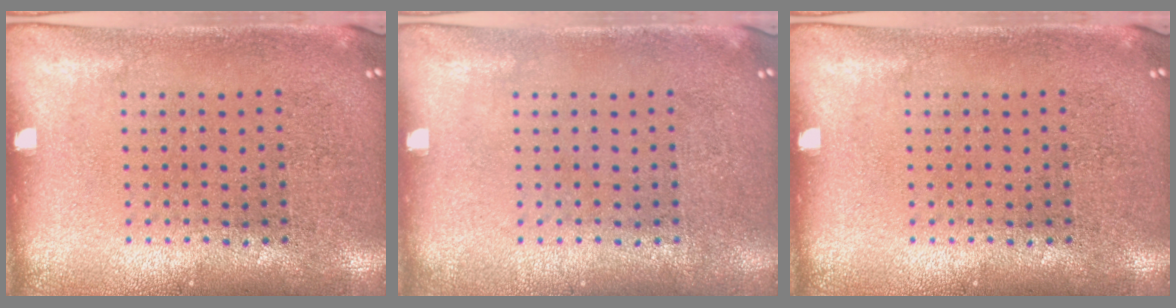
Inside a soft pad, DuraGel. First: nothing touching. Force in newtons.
{"total": 0.0}
{"total": 0.0}